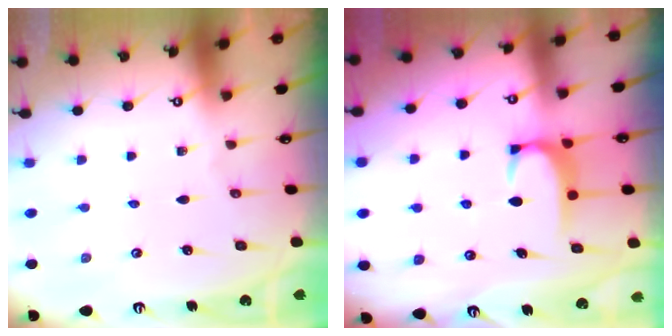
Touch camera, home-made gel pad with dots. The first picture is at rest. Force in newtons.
{"total": 1.9, "press": 1.9, "slide": 0.5}